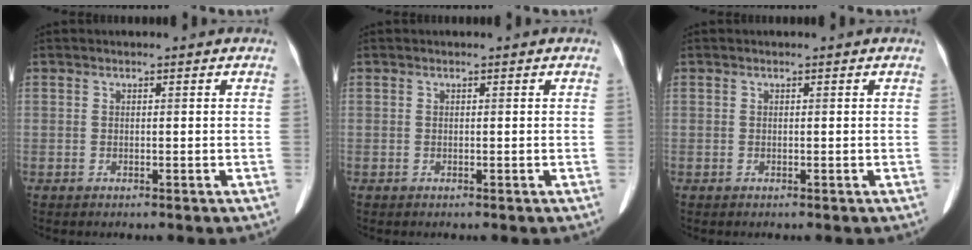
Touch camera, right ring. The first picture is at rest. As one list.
[{"total": 0.0}, {"total": 0.0}]